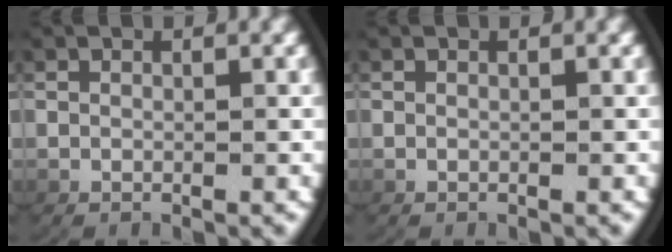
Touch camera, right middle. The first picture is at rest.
{"total": 0.0}